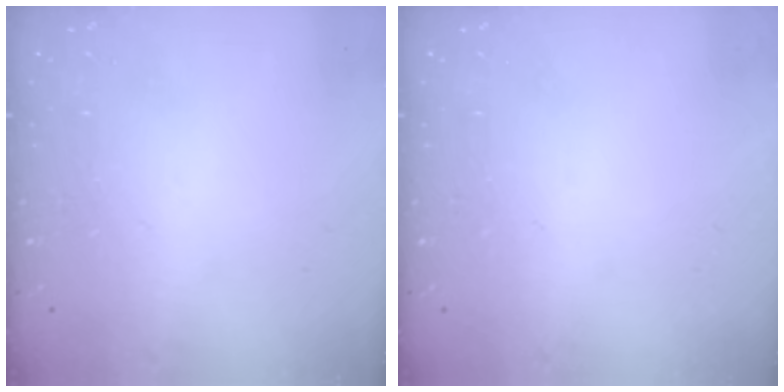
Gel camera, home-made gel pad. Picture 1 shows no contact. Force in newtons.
{"total": 0.0}